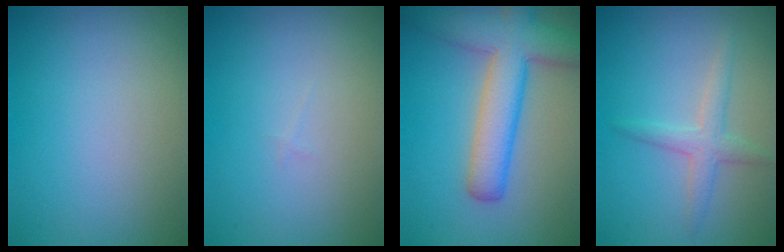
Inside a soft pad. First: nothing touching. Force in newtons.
{"total": 0.0}
{"total": 7.3, "press": 7.3, "slide": 0.3}
{"total": 2.3, "press": 2.3, "slide": 0.1}